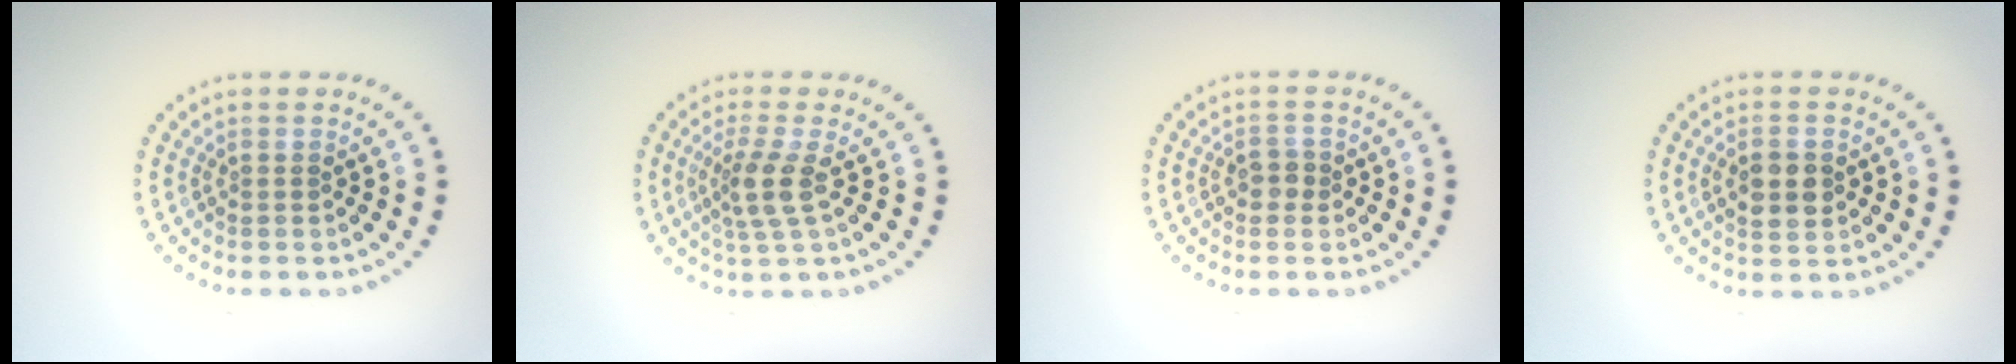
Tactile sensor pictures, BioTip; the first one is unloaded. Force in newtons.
{"total": 2.9, "press": 2.4, "slide": 1.7}
{"total": 1.4, "press": 1.4, "slide": 0.2}
{"total": 2.8, "press": 2.8, "slide": 0.1}